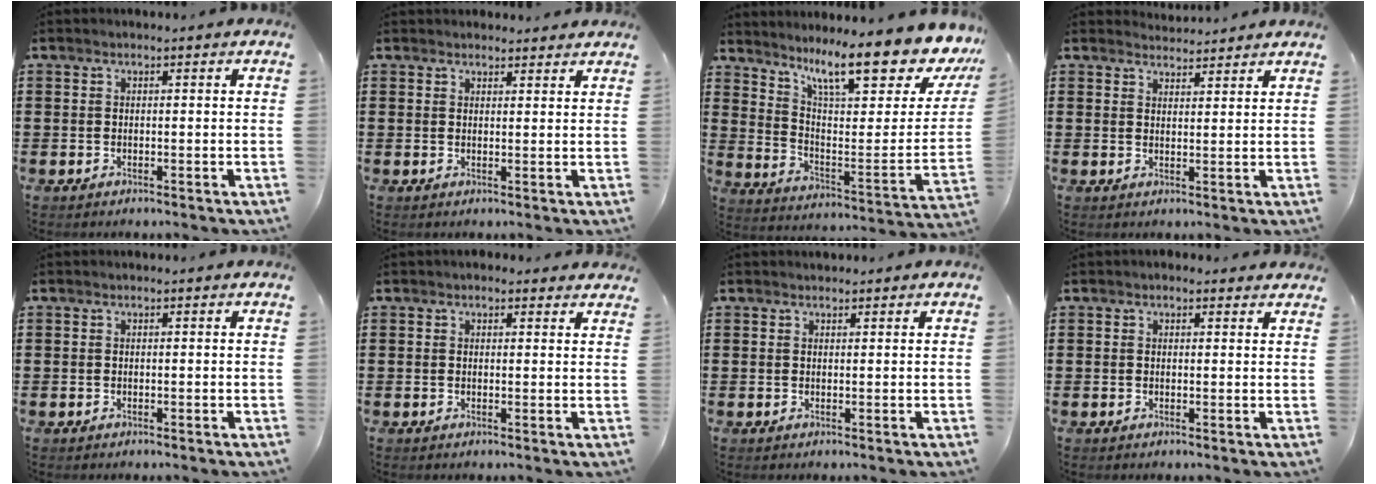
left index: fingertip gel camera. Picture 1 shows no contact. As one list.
[{"total": 2.0, "force": [1.9, 0.6, 0.0], "torque": [-0.003, 0.002, 0.037]}, {"total": 12.4, "force": [9.4, 2.2, 7.8], "torque": [-0.141, -0.067, 0.153]}, {"total": 2.6, "force": [2.6, 0.1, -0.2], "torque": [-0.003, -0.007, 0.050]}, {"total": 0.0}, {"total": 1.5, "force": [1.2, 0.9, 0.3], "torque": [-0.009, 0.007, 0.024]}, {"total": 0.8, "force": [0.7, 0.3, 0.0], "torque": [-0.002, 0.002, 0.015]}, {"total": 1.2, "force": [0.9, 0.7, 0.3], "torque": [-0.008, 0.006, 0.018]}]